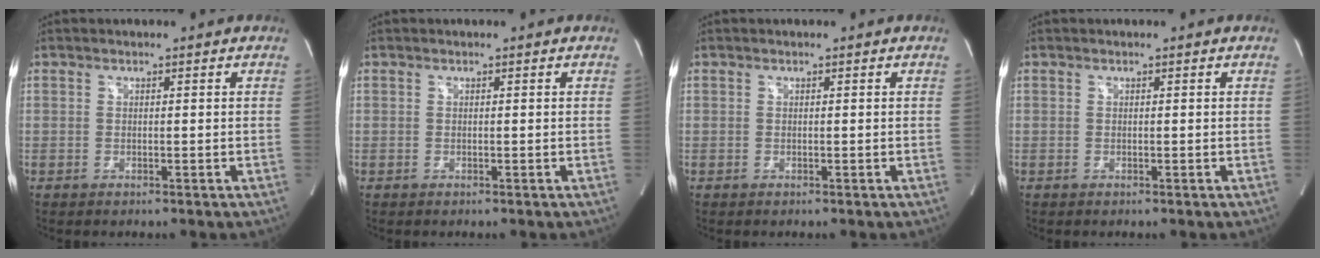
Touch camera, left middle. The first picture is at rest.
{"total": 0.0}
{"total": 0.0}
{"total": 0.0}